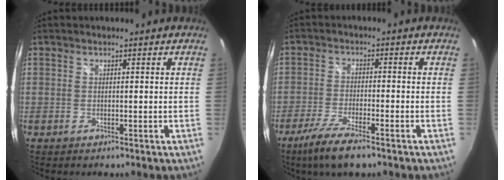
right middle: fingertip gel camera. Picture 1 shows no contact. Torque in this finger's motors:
{"motor_torque": [1.06, -0.62, 0.13, 0.05]}